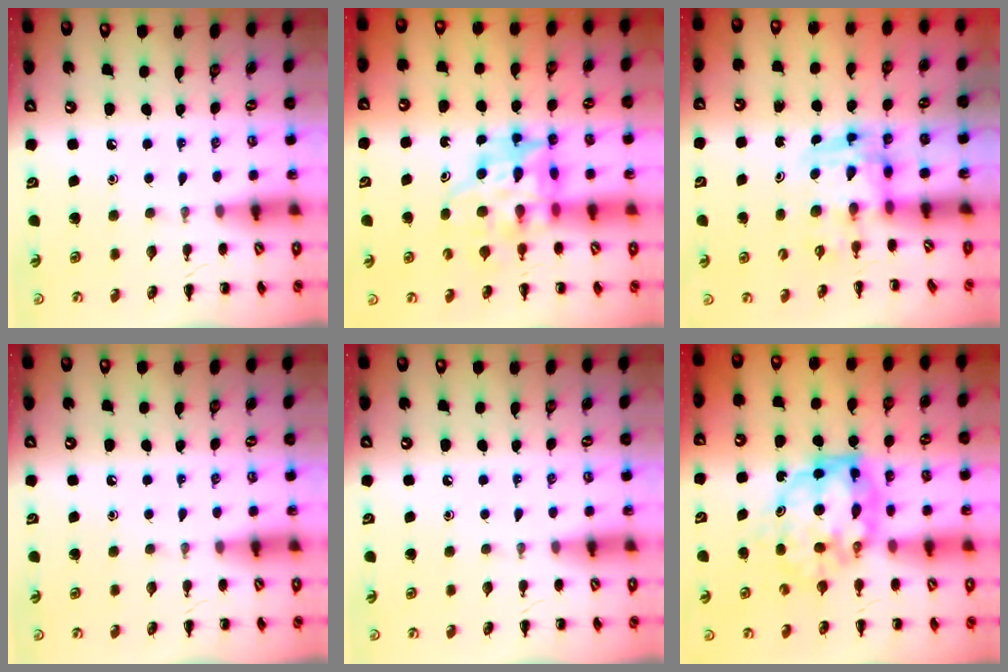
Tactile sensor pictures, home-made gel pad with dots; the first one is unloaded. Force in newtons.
{"total": 11.4, "press": 10.9, "slide": 3.4}
{"total": 3.6, "press": 3.5, "slide": 0.6}
{"total": 0.0}
{"total": 0.0}
{"total": 9.2, "press": 8.9, "slide": 2.6}